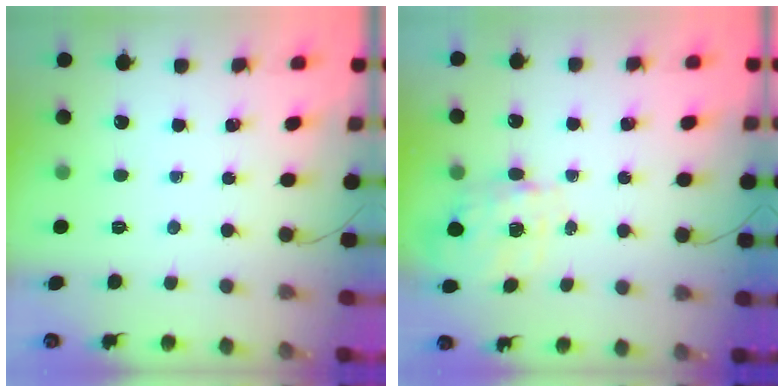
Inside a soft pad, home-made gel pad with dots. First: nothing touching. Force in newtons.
{"total": 3.9, "press": 3.8, "slide": 0.9}